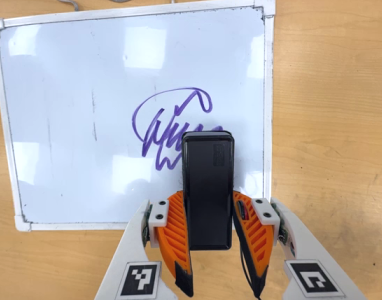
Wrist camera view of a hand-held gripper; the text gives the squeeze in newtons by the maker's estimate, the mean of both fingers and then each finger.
{"total": 4.3, "left": 2.9, "right": 5.8}